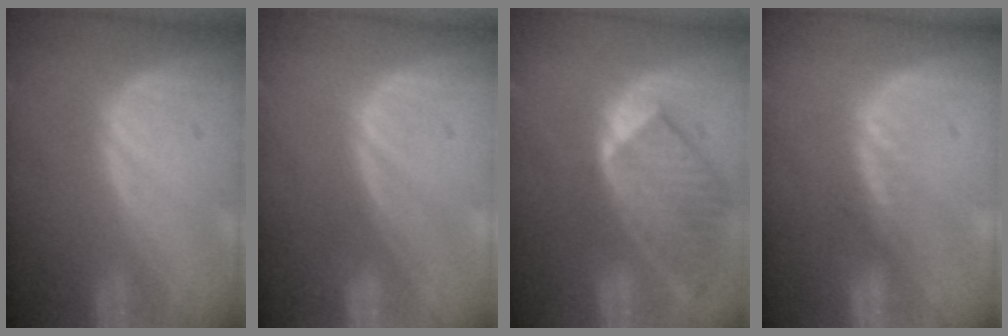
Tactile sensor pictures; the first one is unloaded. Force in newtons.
{"total": 0.0}
{"total": 8.3, "press": 7.6, "slide": 3.4}
{"total": 1.4, "press": 1.3, "slide": 0.2}